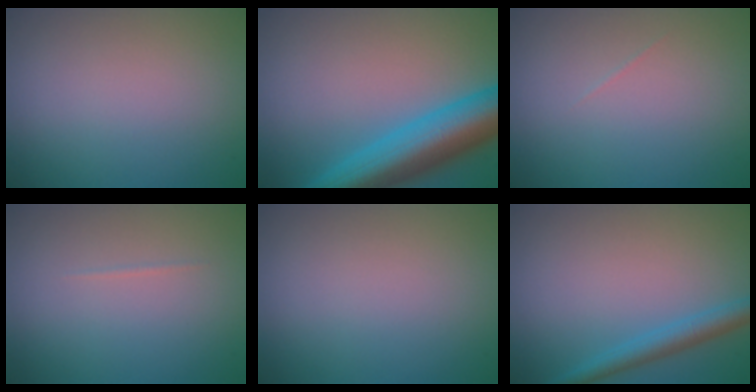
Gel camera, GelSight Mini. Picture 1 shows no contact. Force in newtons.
{"total": 9.6, "press": 9.6, "slide": 0.5}
{"total": 0.0}
{"total": 0.6, "press": 0.6, "slide": 0.2}
{"total": 0.0}
{"total": 2.7, "press": 2.7, "slide": 0.2}